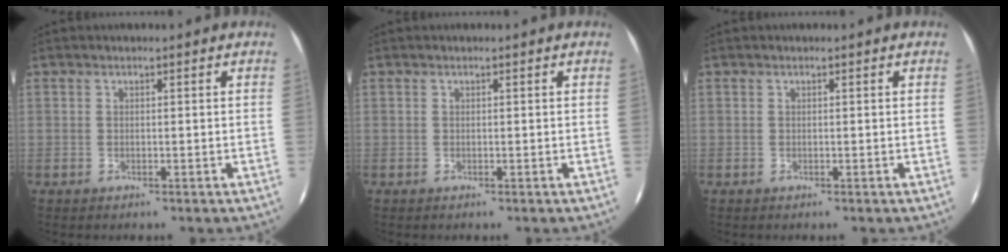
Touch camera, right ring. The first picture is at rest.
{"total": 0.0}
{"total": 0.0}